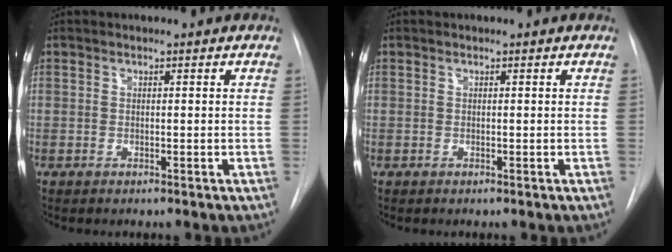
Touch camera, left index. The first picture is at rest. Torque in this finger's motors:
{"motor_torque": [0.06, -0.05, 0.01, 0.00]}